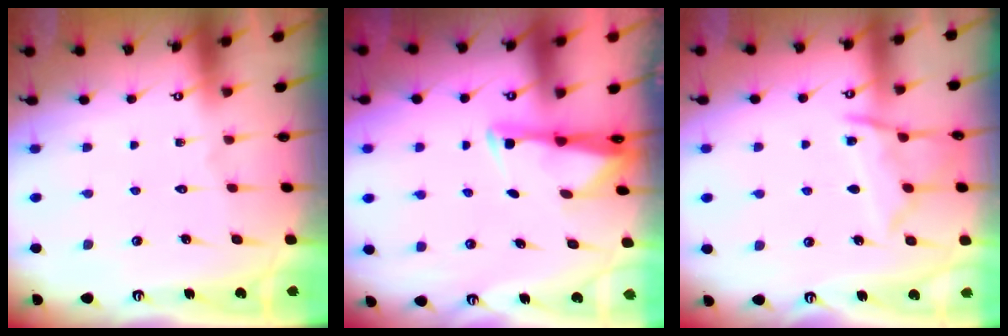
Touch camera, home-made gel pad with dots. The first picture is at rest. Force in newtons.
{"total": 2.6, "press": 2.6, "slide": 0.4}
{"total": 9.2, "press": 9.2, "slide": 0.3}